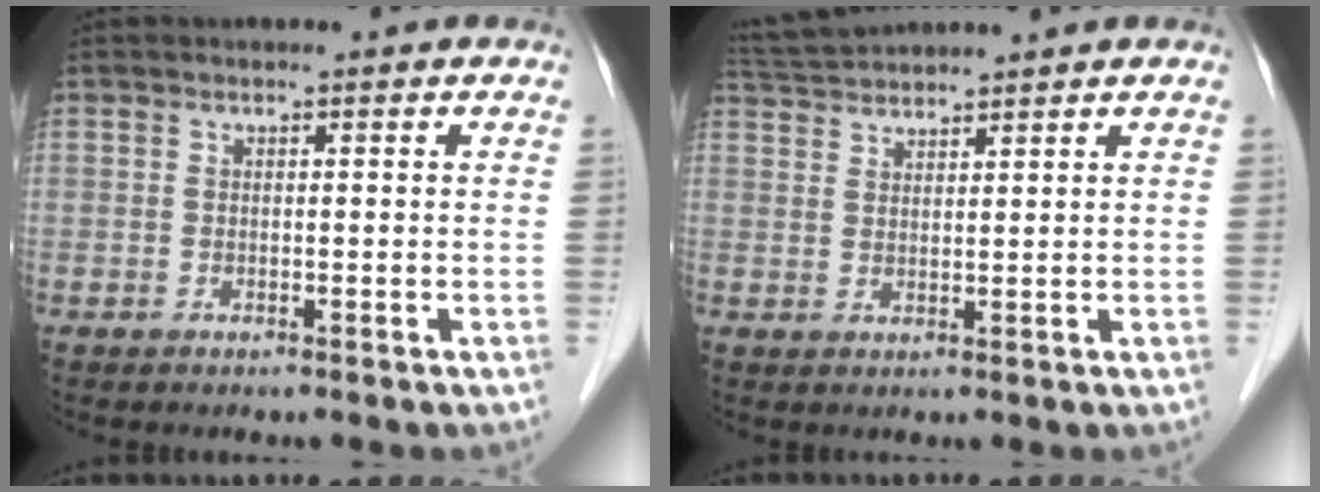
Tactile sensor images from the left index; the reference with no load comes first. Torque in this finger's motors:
{"motor_torque": [-0.21, -0.14, 0.00, 0.00]}